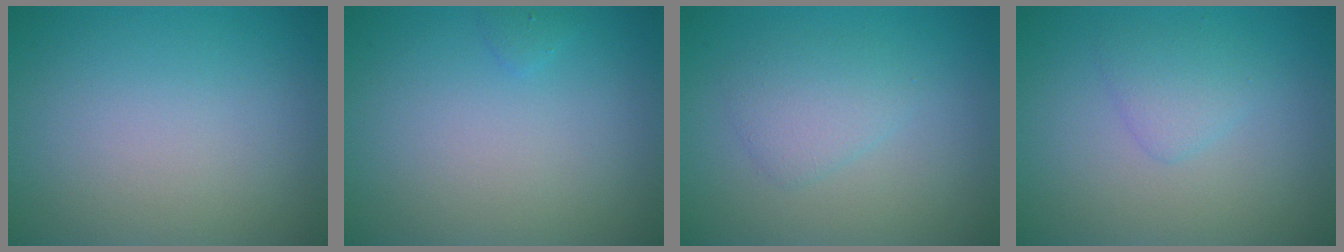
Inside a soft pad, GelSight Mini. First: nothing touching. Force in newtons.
{"total": 0.5, "press": 0.5, "slide": 0.1}
{"total": 2.2, "press": 2.2, "slide": 0.0}
{"total": 1.6, "press": 1.6, "slide": 0.2}